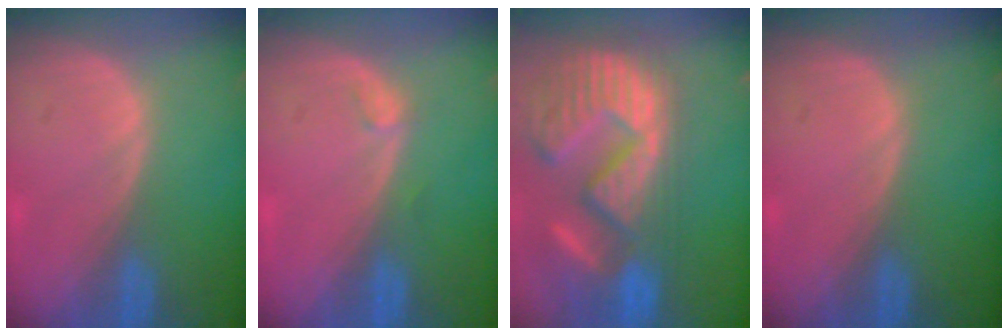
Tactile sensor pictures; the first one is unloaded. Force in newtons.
{"total": 0.8, "press": 0.7, "slide": 0.1}
{"total": 15.4, "press": 12.7, "slide": 8.7}
{"total": 0.0}